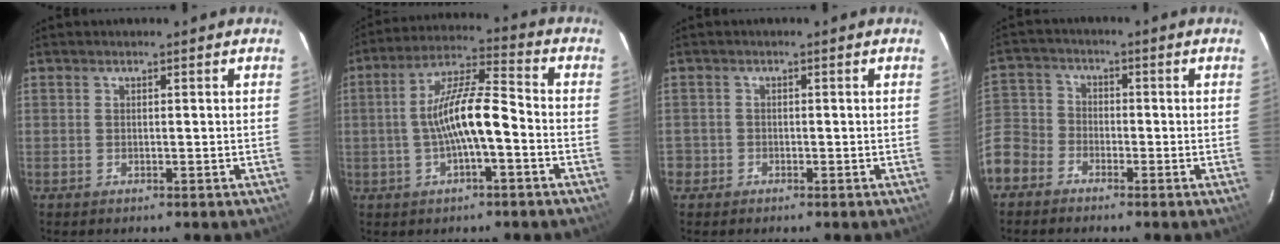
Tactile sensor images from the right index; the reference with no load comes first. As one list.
[{"total": 10.8, "force": [-2.5, 2.2, 10.3], "torque": [-0.195, 0.017, -0.043]}, {"total": 2.2, "force": [-1.0, 2.0, -0.1], "torque": [0.000, 0.011, -0.015]}, {"total": 9.6, "force": [-5.2, 7.6, 2.7], "torque": [-0.077, 0.023, -0.113]}]